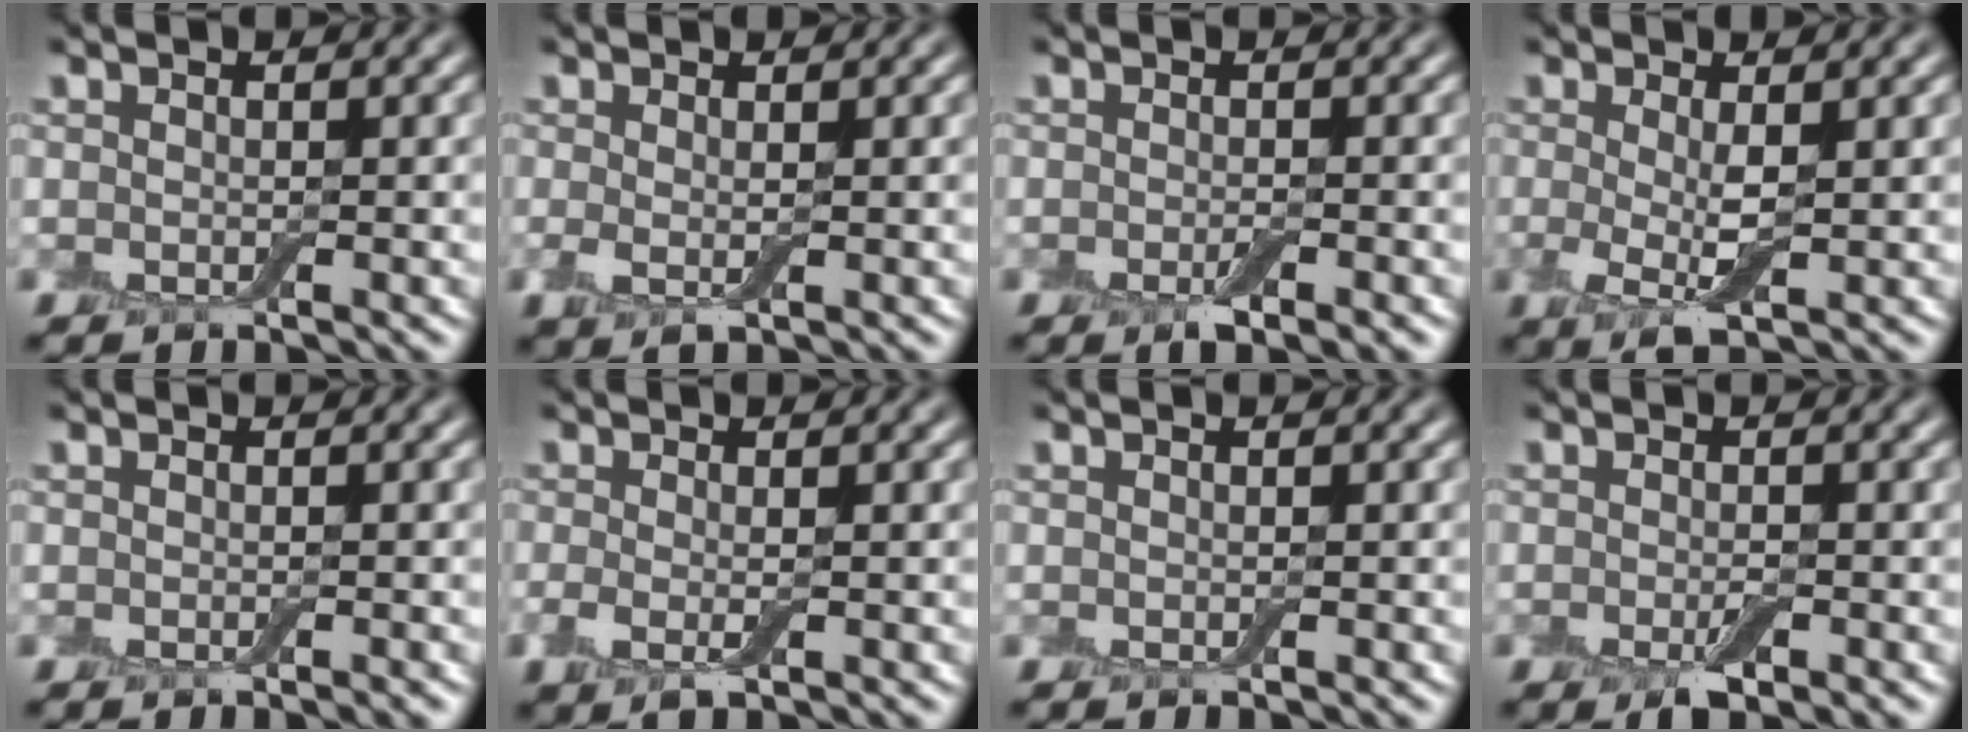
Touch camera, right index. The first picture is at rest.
{"total": 1.6, "force": [0.1, 0.5, 1.5], "torque": [-0.031, -0.005, 0.004]}
{"total": 1.9, "force": [-1.0, 0.4, 1.6], "torque": [-0.025, -0.004, -0.017]}
{"total": 3.0, "force": [0.0, 0.7, 2.9], "torque": [-0.058, -0.007, 0.001]}
{"total": 0.6, "force": [-0.4, 0.0, 0.5], "torque": [-0.006, 0.000, -0.004]}
{"total": 1.9, "force": [-0.3, 0.7, 1.7], "torque": [-0.039, -0.007, -0.006]}
{"total": 0.0}
{"total": 2.2, "force": [-1.0, 0.7, 1.8], "torque": [-0.030, -0.004, -0.018]}